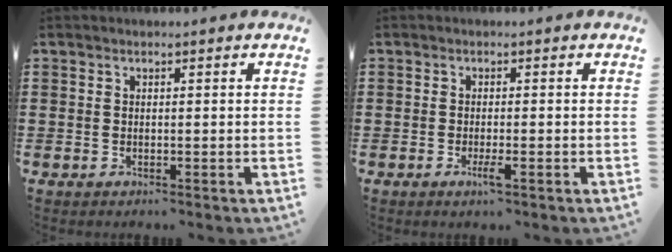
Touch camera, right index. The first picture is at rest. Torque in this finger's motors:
{"motor_torque": [0.64, 0.62, 0.22, 0.04]}